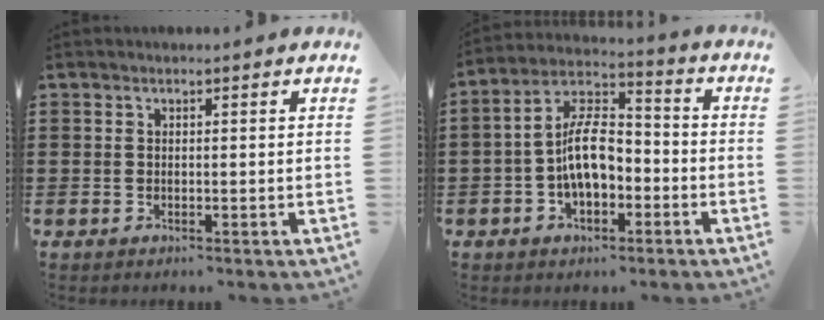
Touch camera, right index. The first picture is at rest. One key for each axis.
{"total": 9.1, "fx": -2.3, "fy": 5.0, "fz": 7.3, "tx": -0.147, "ty": 0.007, "tz": -0.047}